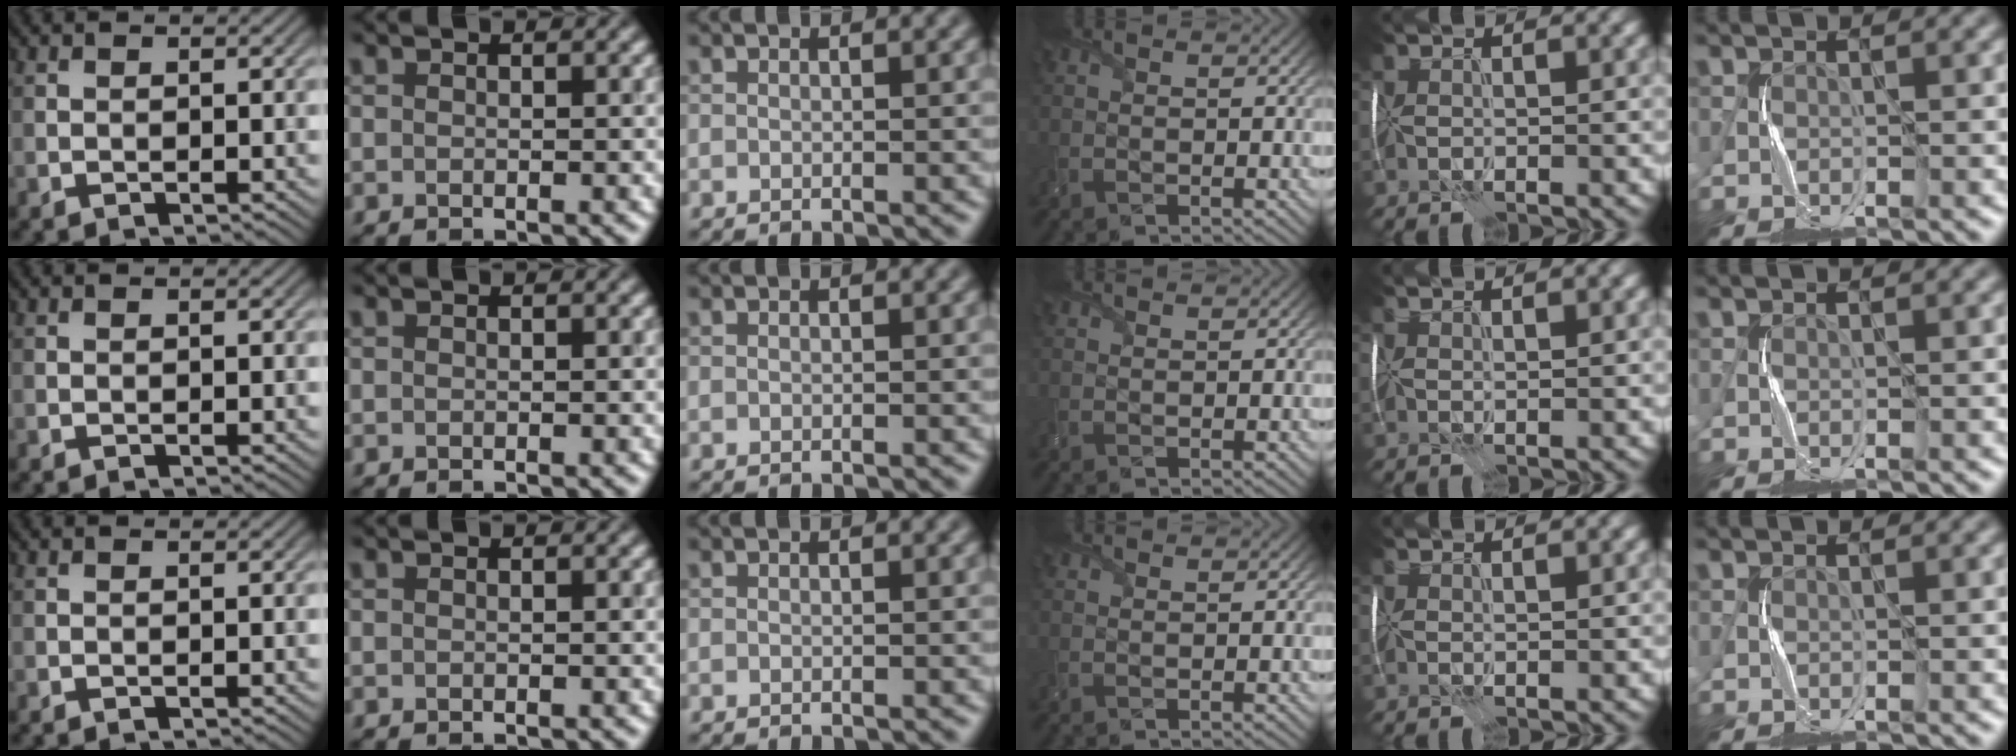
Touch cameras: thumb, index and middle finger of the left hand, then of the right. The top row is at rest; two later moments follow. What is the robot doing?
{"motion": "wrap", "object": "receipt paper"}